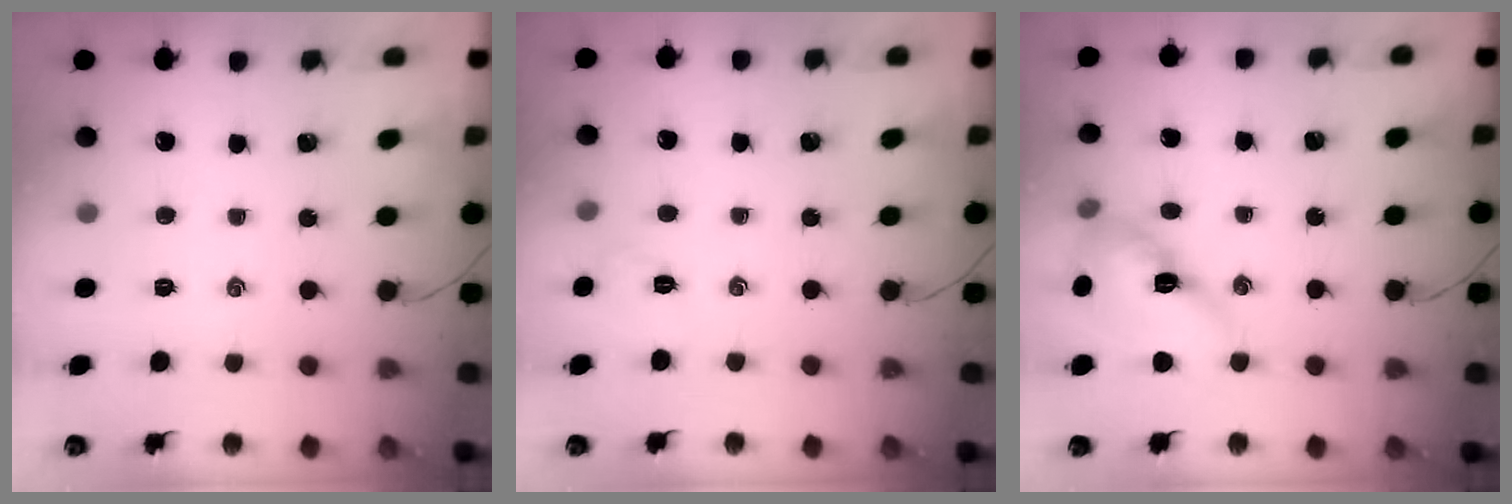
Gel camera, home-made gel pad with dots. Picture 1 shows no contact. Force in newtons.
{"total": 2.8, "press": 2.7, "slide": 0.8}
{"total": 15.0, "press": 14.8, "slide": 2.2}